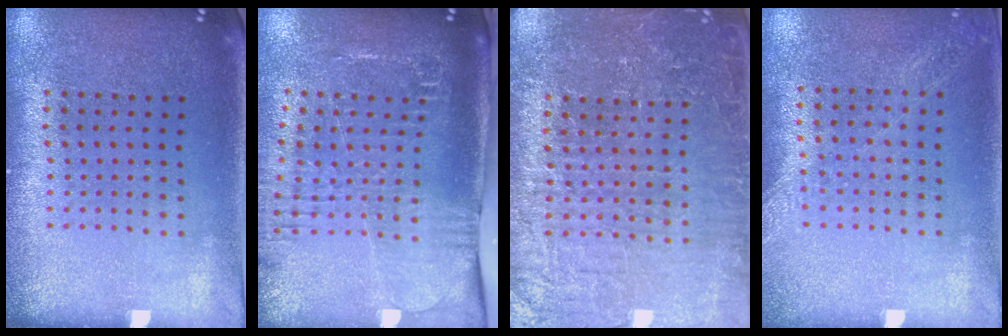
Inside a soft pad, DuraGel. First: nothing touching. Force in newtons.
{"total": 2.6, "press": 2.1, "slide": 1.6}
{"total": 4.5, "press": 4.2, "slide": 1.4}
{"total": 1.2, "press": 1.2, "slide": 0.4}